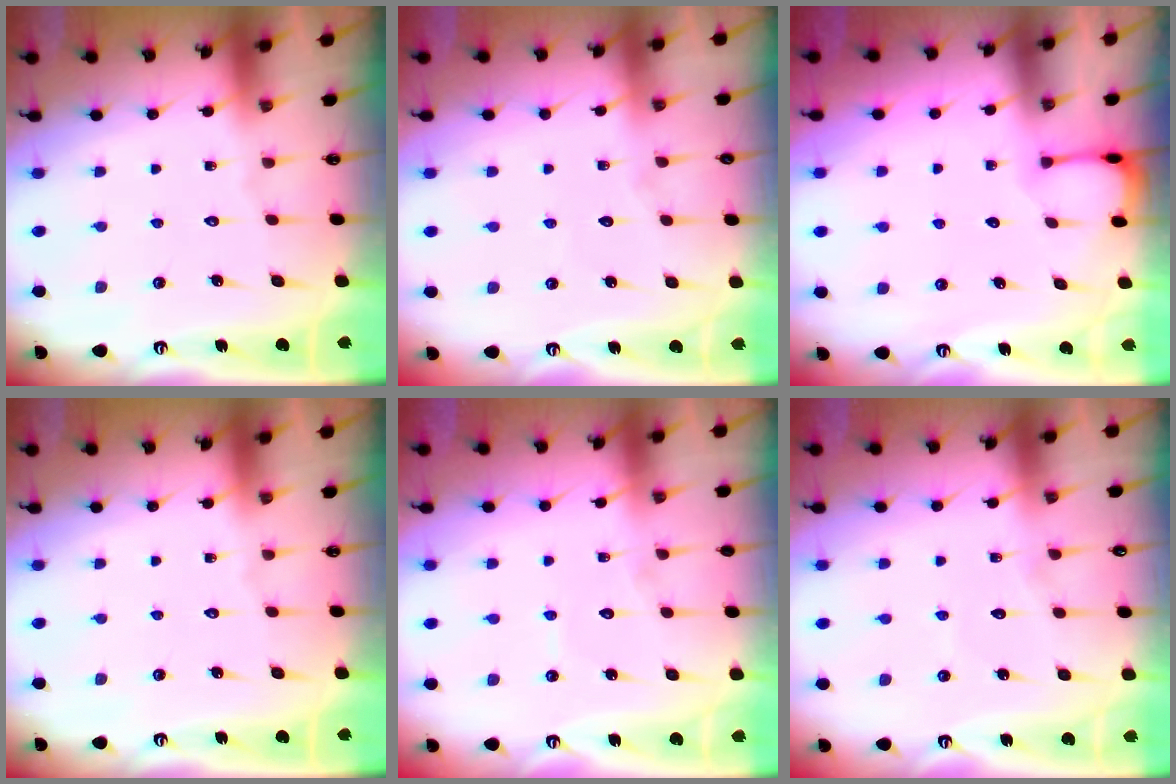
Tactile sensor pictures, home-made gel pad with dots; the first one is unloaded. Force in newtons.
{"total": 4.1, "press": 4.1, "slide": 0.4}
{"total": 1.9, "press": 1.9, "slide": 0.2}
{"total": 0.0}
{"total": 4.0, "press": 4.0, "slide": 0.3}
{"total": 4.7, "press": 4.7, "slide": 0.4}